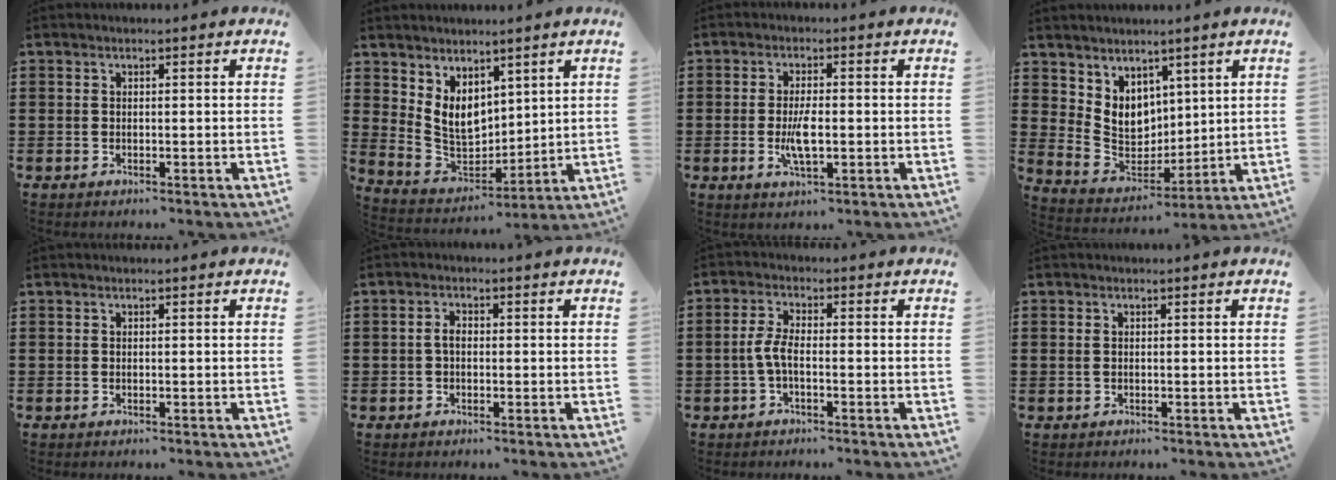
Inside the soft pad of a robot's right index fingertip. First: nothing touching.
{"total": 6.9, "force": [3.4, 4.9, 3.4], "torque": [-0.102, -0.013, 0.065]}
{"total": 4.9, "force": [-0.8, 1.6, 4.6], "torque": [-0.099, -0.006, -0.019]}
{"total": 6.9, "force": [3.7, 5.5, 1.9], "torque": [-0.059, -0.020, 0.076]}
{"total": 0.0}
{"total": 1.9, "force": [-0.2, 1.0, 1.6], "torque": [-0.038, 0.001, -0.007]}
{"total": 3.5, "force": [-1.0, 1.1, 3.2], "torque": [-0.088, -0.005, -0.027]}
{"total": 0.6, "force": [0.1, 0.3, 0.5], "torque": [-0.012, 0.002, 0.001]}